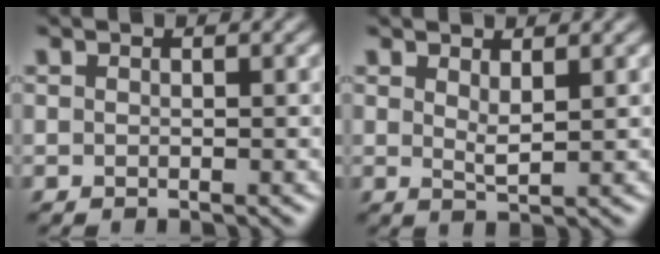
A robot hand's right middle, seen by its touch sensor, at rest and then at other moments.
{"total": 1.6, "force": [1.0, 0.3, 1.2], "torque": [-0.025, -0.005, 0.020]}